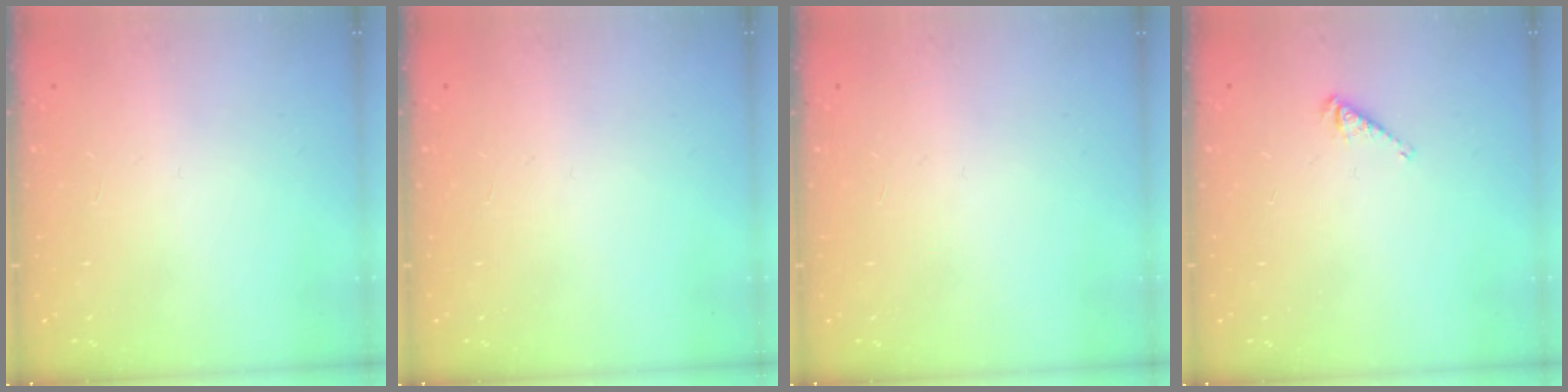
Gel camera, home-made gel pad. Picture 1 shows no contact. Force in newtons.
{"total": 0.0}
{"total": 0.0}
{"total": 2.6, "press": 2.6, "slide": 0.1}